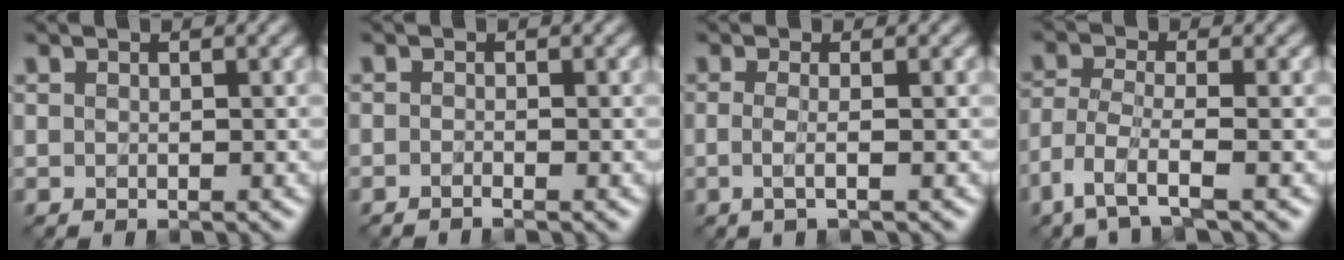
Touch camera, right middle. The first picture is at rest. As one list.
[{"total": 0.8, "force": [-0.6, 0.1, 0.4], "torque": [-0.006, -0.005, -0.014]}, {"total": 2.1, "force": [-0.3, 0.8, 1.9], "torque": [-0.031, -0.007, -0.014]}, {"total": 4.0, "force": [-2.5, 1.0, 3.0], "torque": [-0.069, -0.008, -0.060]}]